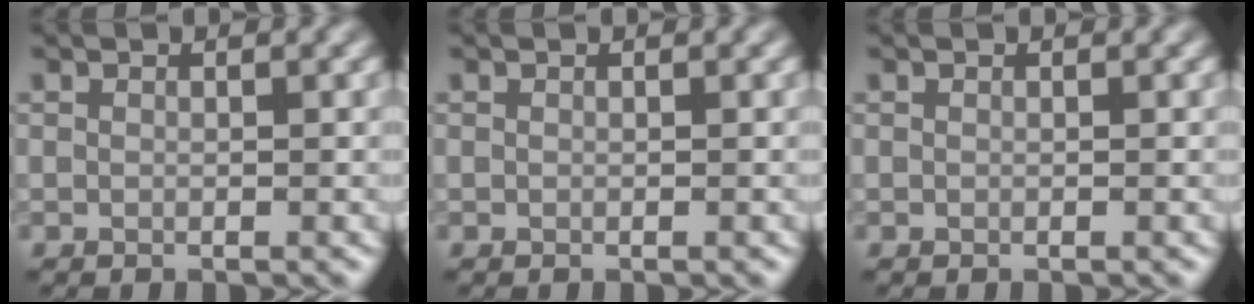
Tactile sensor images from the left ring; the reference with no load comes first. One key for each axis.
{"total": 0.0}
{"total": 0.0}